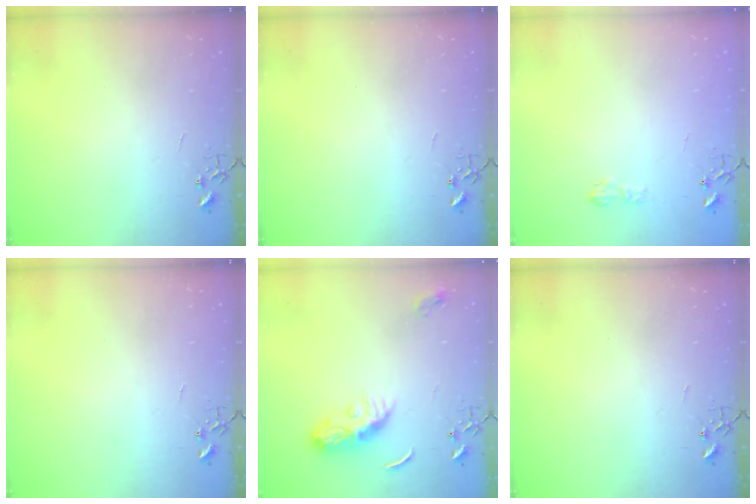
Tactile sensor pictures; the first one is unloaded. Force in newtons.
{"total": 0.0}
{"total": 6.3, "press": 6.3, "slide": 0.8}
{"total": 0.0}
{"total": 10.9, "press": 10.9, "slide": 0.7}
{"total": 0.0}